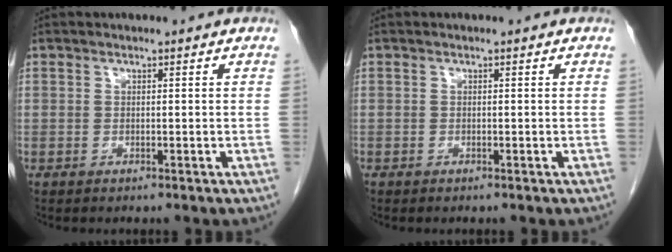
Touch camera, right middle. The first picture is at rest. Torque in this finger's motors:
{"motor_torque": [1.03, -1.11, 0.10, 0.06]}